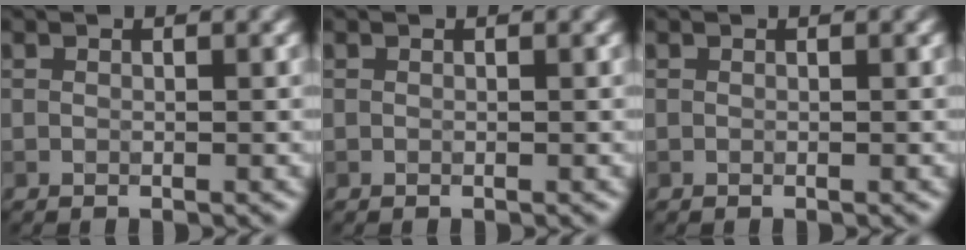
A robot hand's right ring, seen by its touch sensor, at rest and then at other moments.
{"total": 0.0}
{"total": 0.0}